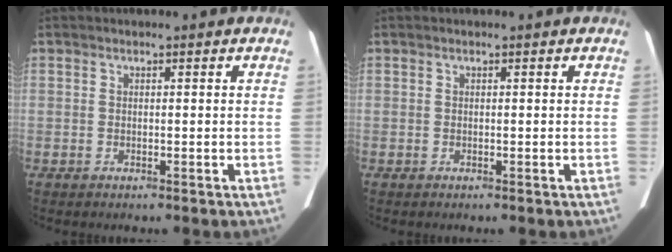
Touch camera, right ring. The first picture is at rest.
{"total": 0.0}